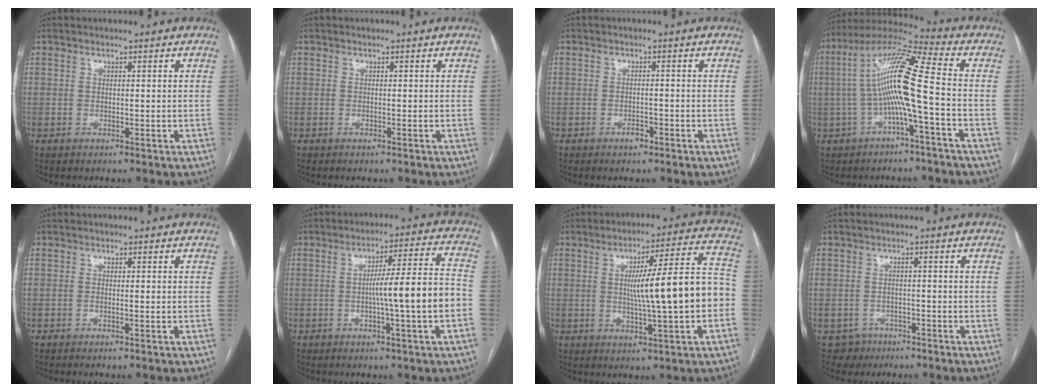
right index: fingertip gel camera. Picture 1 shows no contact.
{"total": 0.0}
{"total": 1.5, "force": [-1.0, 0.7, 0.8], "torque": [-0.009, 0.003, -0.015]}
{"total": 12.5, "force": [-1.3, -0.1, 12.4], "torque": [-0.236, 0.030, -0.031]}
{"total": 0.7, "force": [-0.1, 0.1, 0.7], "torque": [-0.012, -0.001, -0.002]}
{"total": 11.0, "force": [-2.3, -0.4, 10.8], "torque": [-0.166, 0.016, -0.038]}
{"total": 14.5, "force": [-1.2, 0.6, 14.4], "torque": [-0.209, 0.025, -0.017]}
{"total": 3.2, "force": [-1.9, 2.6, -0.3], "torque": [0.009, 0.010, -0.027]}